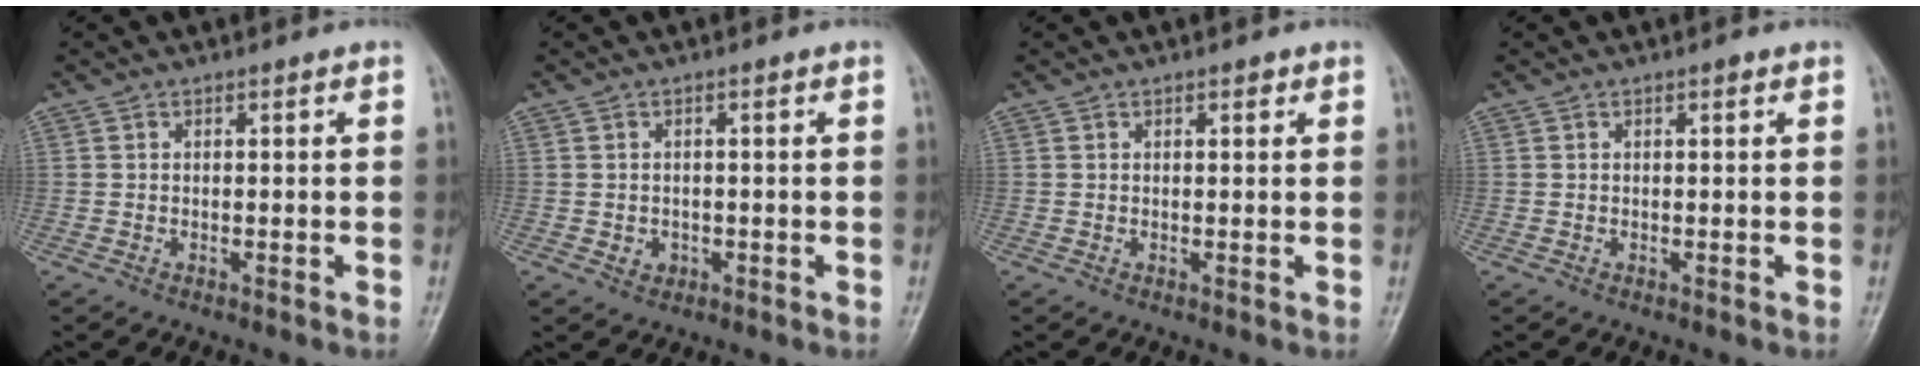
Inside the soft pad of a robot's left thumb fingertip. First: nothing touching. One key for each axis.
{"total": 1.9, "fx": -0.4, "fy": 1.7, "fz": 0.8, "tx": -0.004, "ty": 0.003, "tz": -0.001}
{"total": 1.0, "fx": 0.6, "fy": 0.5, "fz": 0.7, "tx": -0.005, "ty": -0.001, "tz": 0.007}
{"total": 0.6, "fx": 0.4, "fy": 0.2, "fz": 0.5, "tx": -0.007, "ty": 0.000, "tz": 0.002}